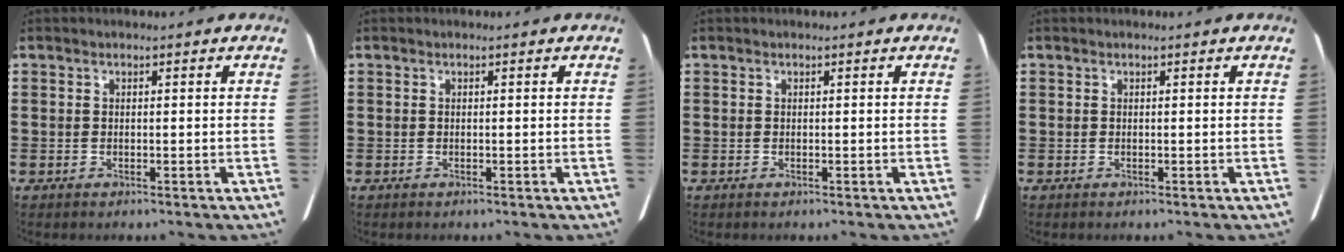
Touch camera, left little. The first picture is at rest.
{"total": 0.0}
{"total": 0.0}
{"total": 0.0}